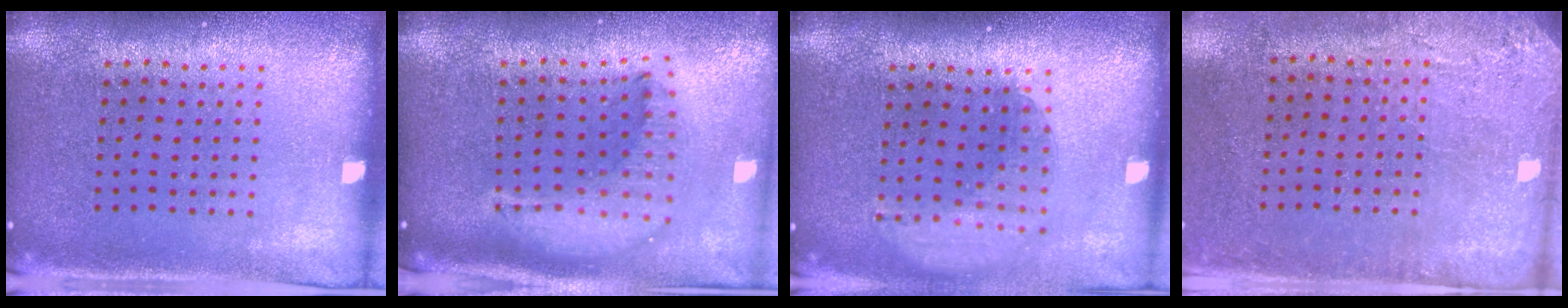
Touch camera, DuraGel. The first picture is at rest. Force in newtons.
{"total": 2.2, "press": 1.7, "slide": 1.4}
{"total": 1.7, "press": 1.3, "slide": 1.1}
{"total": 2.9, "press": 2.4, "slide": 1.6}